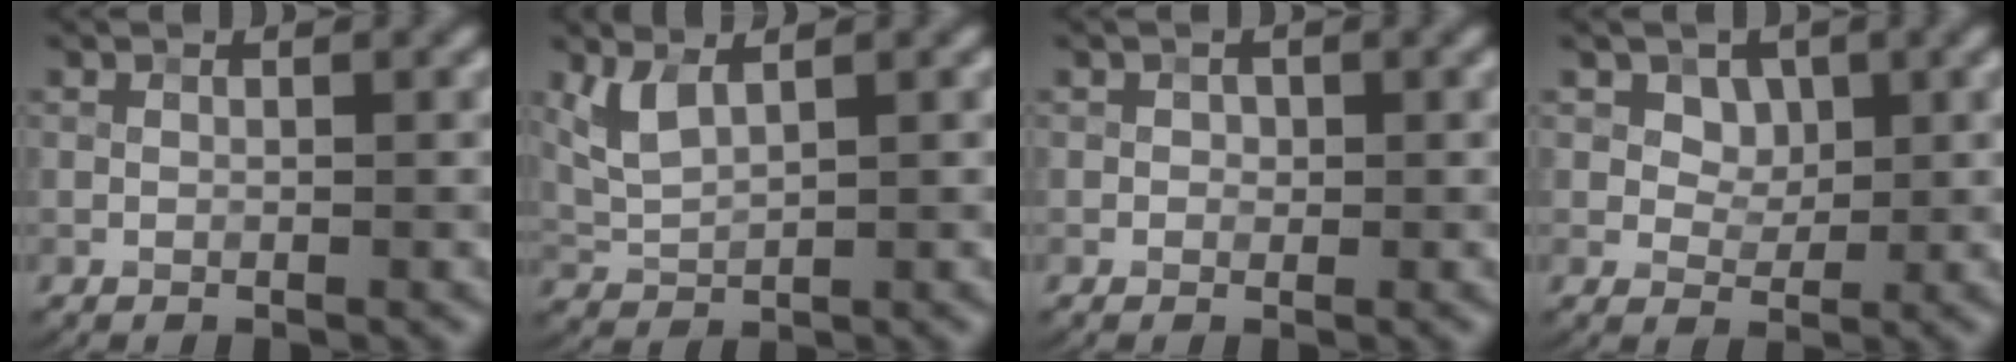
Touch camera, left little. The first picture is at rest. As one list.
[{"total": 3.0, "force": [1.6, 1.0, 2.3], "torque": [-0.063, 0.000, 0.039]}, {"total": 0.6, "force": [0.1, 0.6, 0.2], "torque": [0.002, -0.004, -0.001]}, {"total": 2.7, "force": [1.1, 2.0, 1.3], "torque": [-0.026, -0.013, 0.025]}]